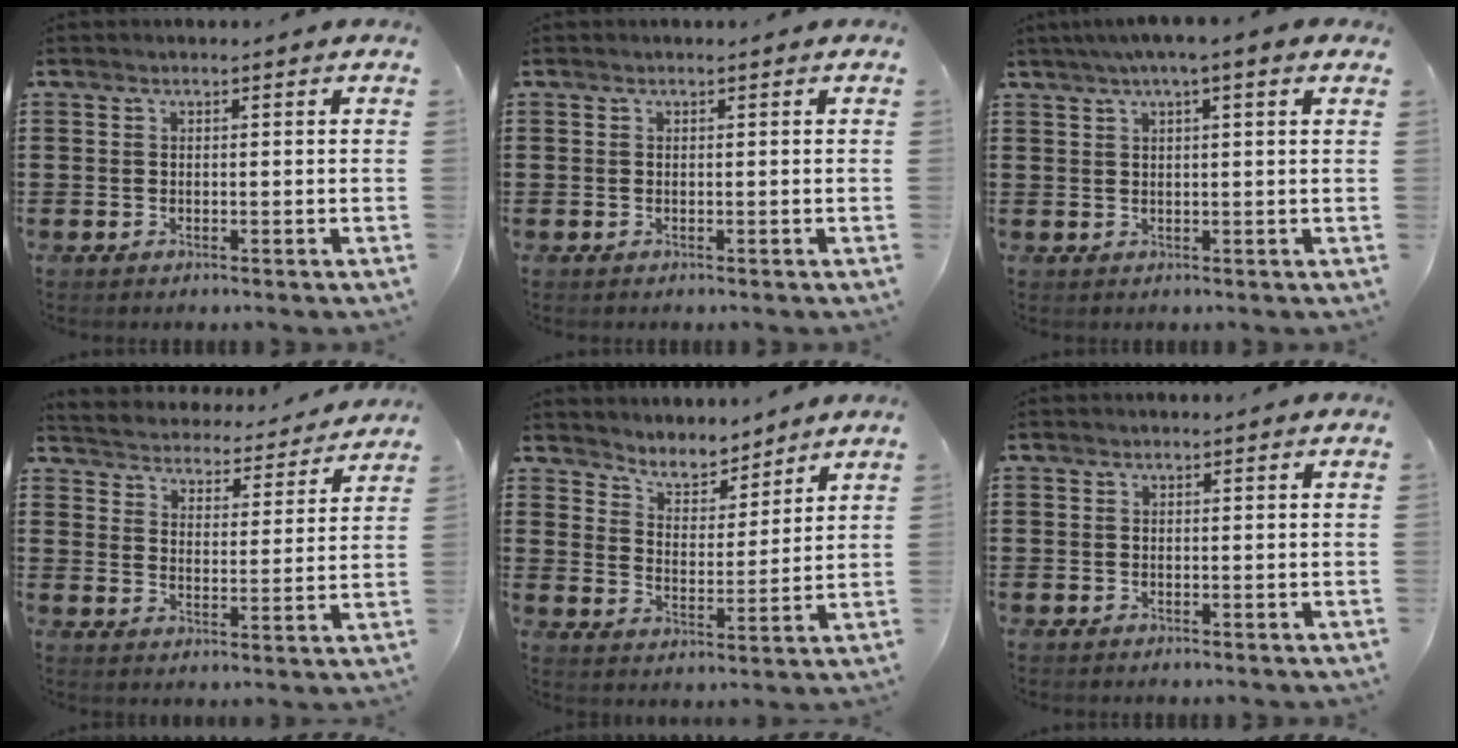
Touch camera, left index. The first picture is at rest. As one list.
[{"total": 0.0}, {"total": 2.7, "force": [1.5, -0.2, 2.2], "torque": [-0.045, 0.003, 0.027]}, {"total": 4.0, "force": [4.0, 0.0, -0.4], "torque": [-0.019, -0.039, 0.064]}, {"total": 5.1, "force": [4.9, 1.3, 0.5], "torque": [-0.035, -0.025, 0.086]}, {"total": 0.0}]